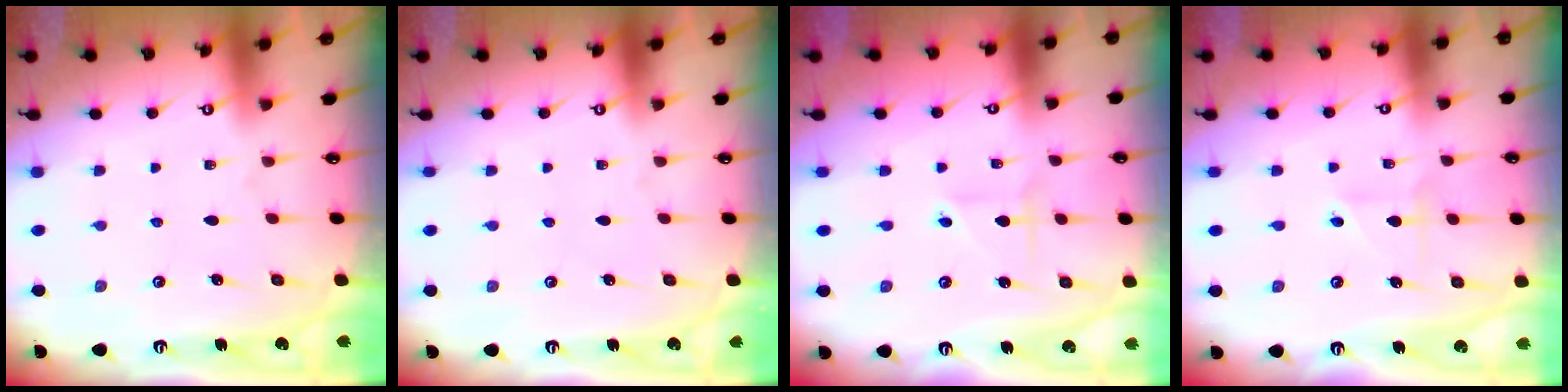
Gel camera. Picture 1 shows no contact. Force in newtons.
{"total": 0.0}
{"total": 1.8, "press": 1.7, "slide": 0.7}
{"total": 3.4, "press": 3.4, "slide": 0.4}